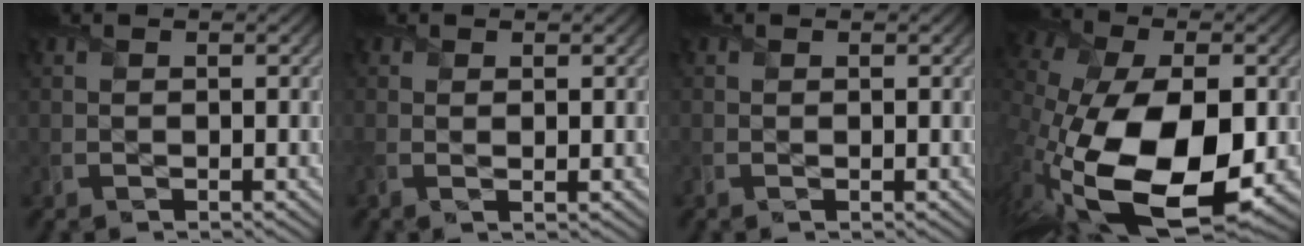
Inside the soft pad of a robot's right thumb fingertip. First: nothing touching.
{"total": 1.2, "force": [0.3, 0.1, 1.1], "torque": [-0.022, 0.002, 0.003]}
{"total": 0.0}
{"total": 20.1, "force": [-4.4, 12.2, 15.4], "torque": [-0.309, -0.069, -0.027]}